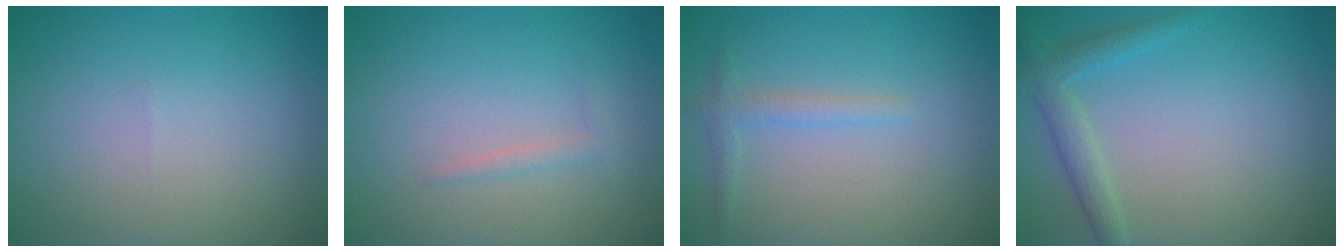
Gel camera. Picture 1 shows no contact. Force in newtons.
{"total": 1.0, "press": 1.0, "slide": 0.1}
{"total": 1.5, "press": 1.5, "slide": 0.2}
{"total": 2.4, "press": 2.4, "slide": 0.2}